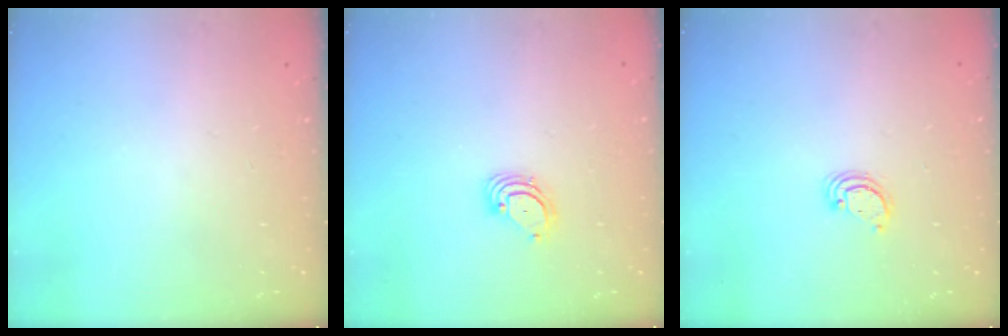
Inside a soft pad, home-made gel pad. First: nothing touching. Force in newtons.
{"total": 3.6, "press": 3.6, "slide": 0.3}
{"total": 2.3, "press": 2.3, "slide": 0.2}